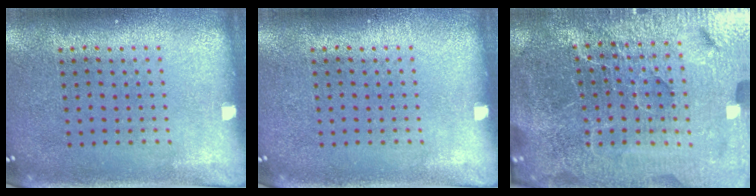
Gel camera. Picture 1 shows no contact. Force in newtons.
{"total": 0.0}
{"total": 7.1, "press": 6.2, "slide": 3.5}